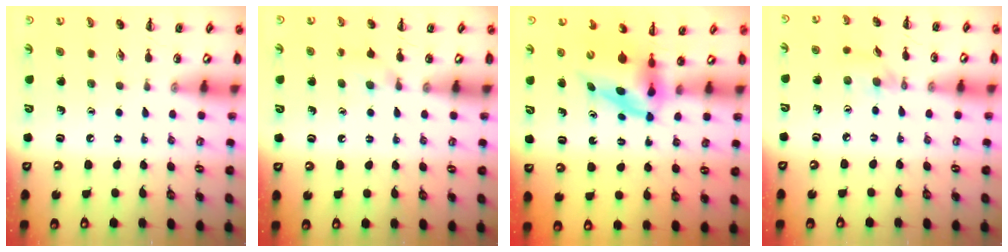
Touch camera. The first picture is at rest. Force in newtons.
{"total": 6.6, "press": 6.4, "slide": 1.7}
{"total": 3.9, "press": 3.8, "slide": 0.8}
{"total": 3.1, "press": 2.9, "slide": 1.1}